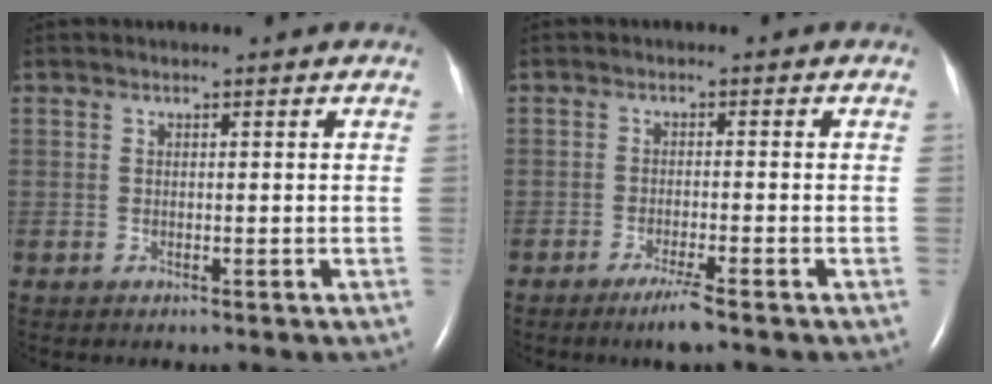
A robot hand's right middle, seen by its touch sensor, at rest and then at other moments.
{"total": 3.5, "force": [-2.5, -0.3, 2.4], "torque": [-0.051, -0.009, -0.047]}